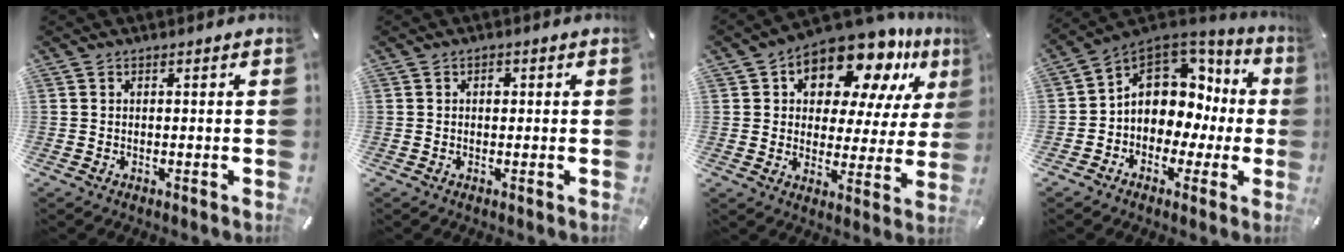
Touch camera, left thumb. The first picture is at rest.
{"total": 1.2, "force": [0.2, 1.0, 0.8], "torque": [0.000, -0.002, -0.001]}
{"total": 15.4, "force": [10.5, 8.1, 7.9], "torque": [-0.128, -0.074, 0.181]}
{"total": 10.7, "force": [2.6, 8.9, 5.3], "torque": [-0.088, -0.024, 0.051]}